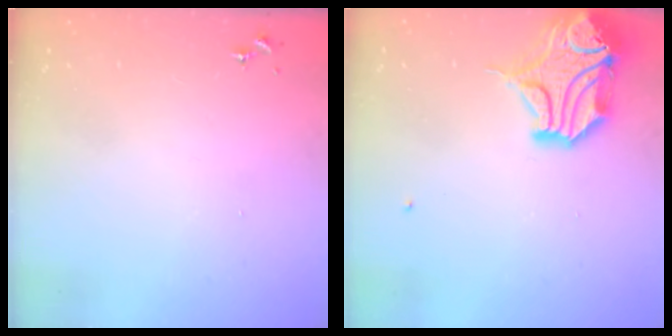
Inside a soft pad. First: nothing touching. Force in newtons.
{"total": 16.0, "press": 15.9, "slide": 2.0}